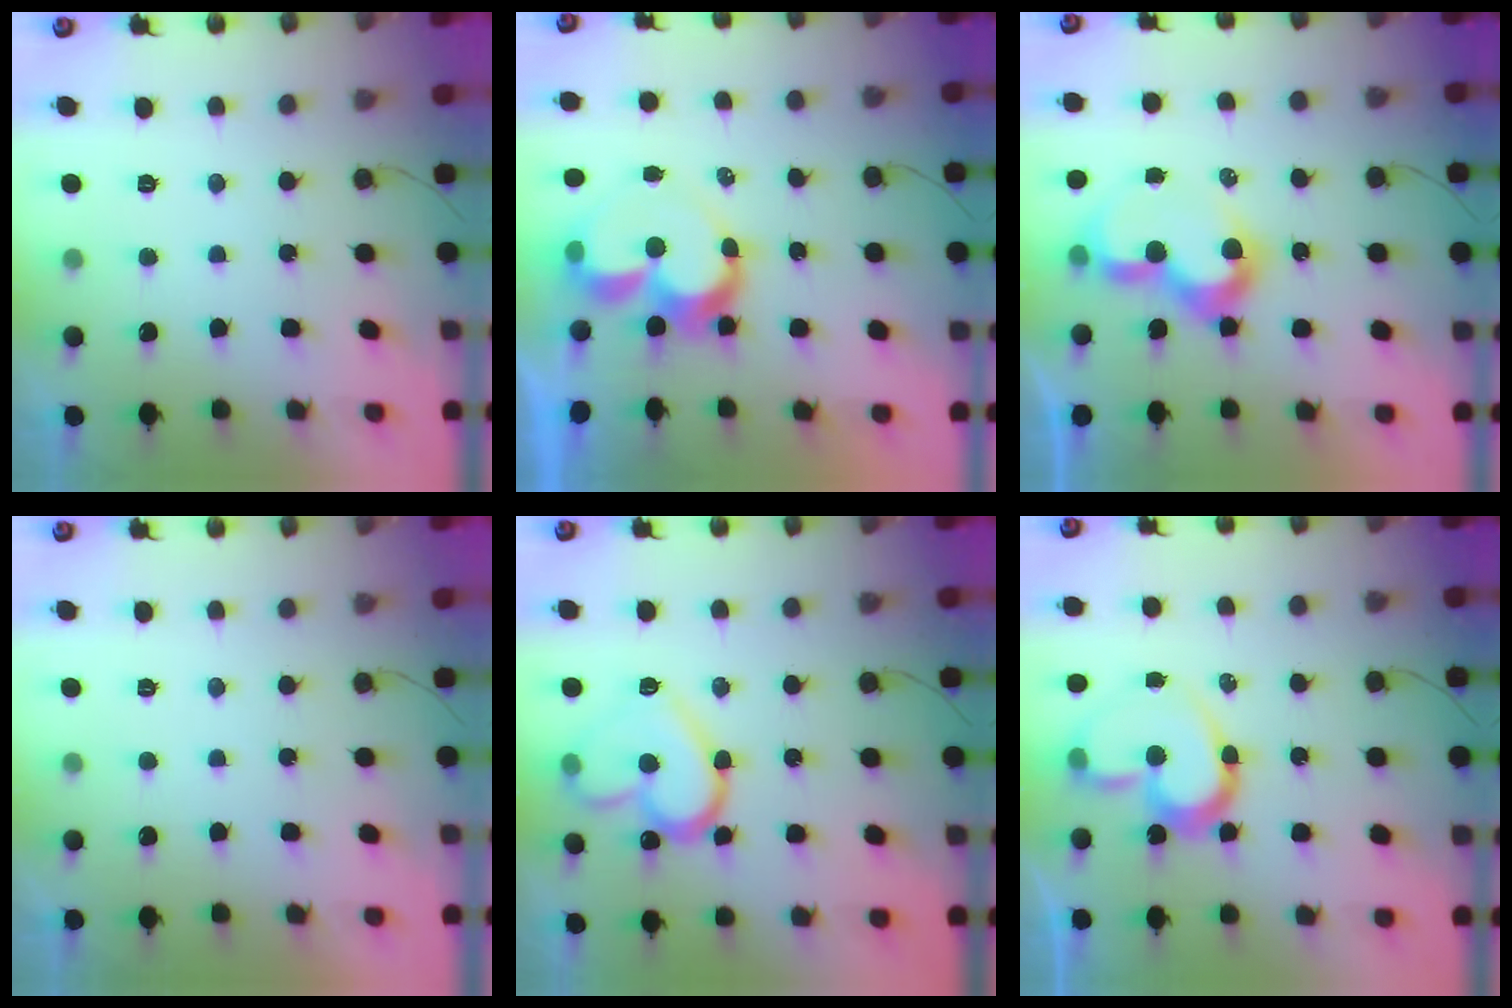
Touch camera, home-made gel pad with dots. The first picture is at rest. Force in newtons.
{"total": 10.0, "press": 10.0, "slide": 0.8}
{"total": 10.0, "press": 10.0, "slide": 1.1}
{"total": 1.7, "press": 1.6, "slide": 0.0}
{"total": 16.4, "press": 16.3, "slide": 1.9}
{"total": 13.5, "press": 13.4, "slide": 1.4}